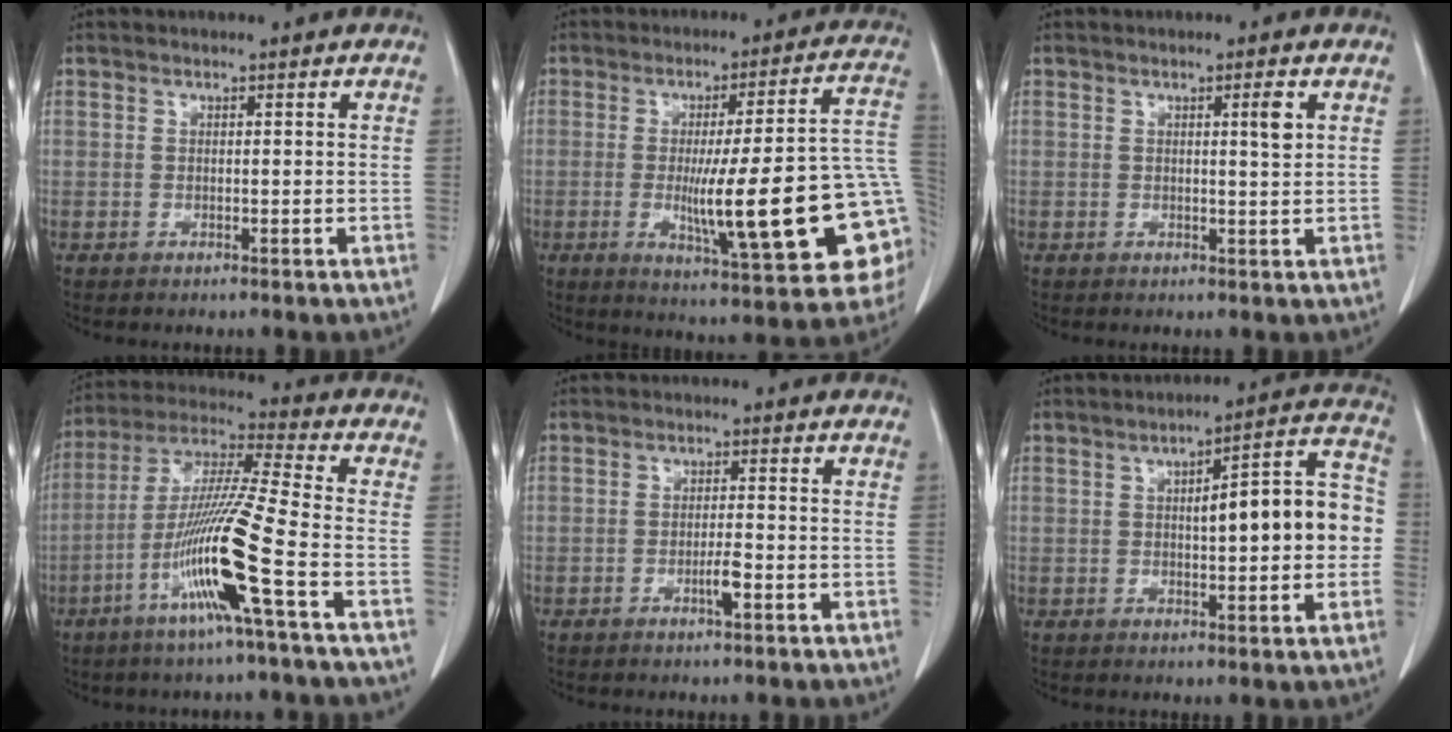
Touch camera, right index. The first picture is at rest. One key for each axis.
{"total": 22.5, "fx": -4.0, "fy": 2.0, "fz": 22.0, "tx": -0.226, "ty": 0.007, "tz": -0.048}
{"total": 2.4, "fx": 0.8, "fy": 0.0, "fz": 2.2, "tx": -0.036, "ty": -0.002, "tz": 0.013}
{"total": 14.7, "fx": -5.8, "fy": -1.4, "fz": 13.4, "tx": -0.269, "ty": -0.012, "tz": -0.116}
{"total": 2.3, "fx": -1.0, "fy": 0.1, "fz": 2.1, "tx": -0.037, "ty": 0.000, "tz": -0.018}
{"total": 13.3, "fx": 0.1, "fy": 2.9, "fz": 13.0, "tx": -0.163, "ty": 0.038, "tz": 0.002}